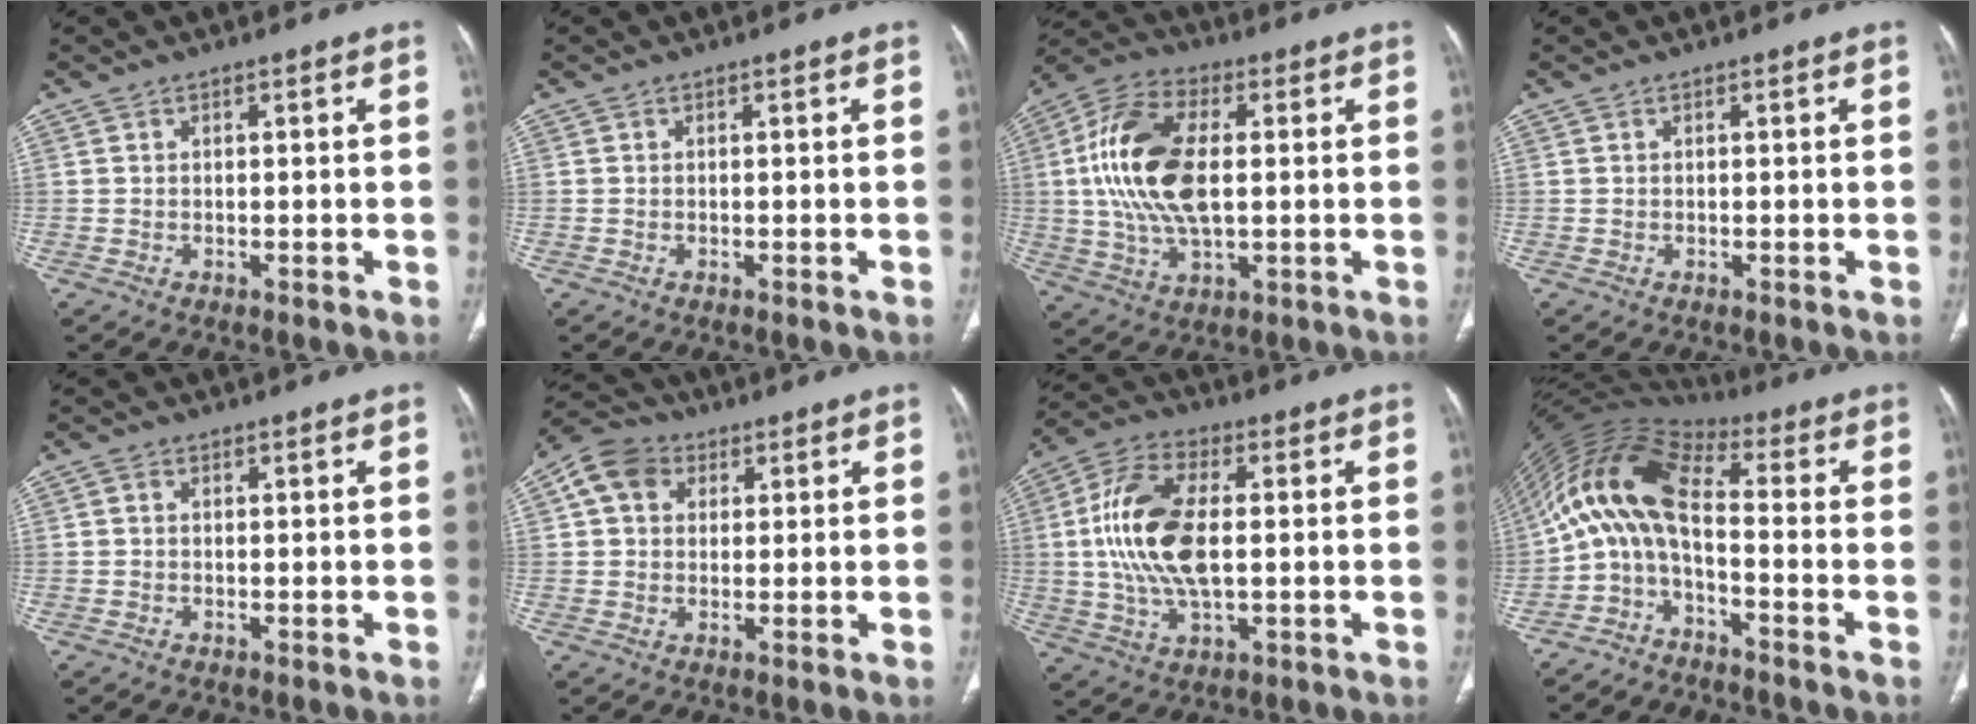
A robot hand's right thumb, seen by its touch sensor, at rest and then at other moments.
{"total": 0.0}
{"total": 17.3, "force": [1.5, 9.0, 14.7], "torque": [-0.302, 0.011, 0.028]}
{"total": 0.0}
{"total": 0.7, "force": [0.0, 0.6, 0.4], "torque": [-0.006, 0.001, -0.003]}
{"total": 8.1, "force": [2.7, 6.5, 4.0], "torque": [-0.062, 0.011, 0.041]}
{"total": 15.4, "force": [0.8, 7.6, 13.3], "torque": [-0.279, 0.011, 0.013]}
{"total": 11.4, "force": [-2.9, 4.5, 10.1], "torque": [-0.198, 0.073, -0.071]}